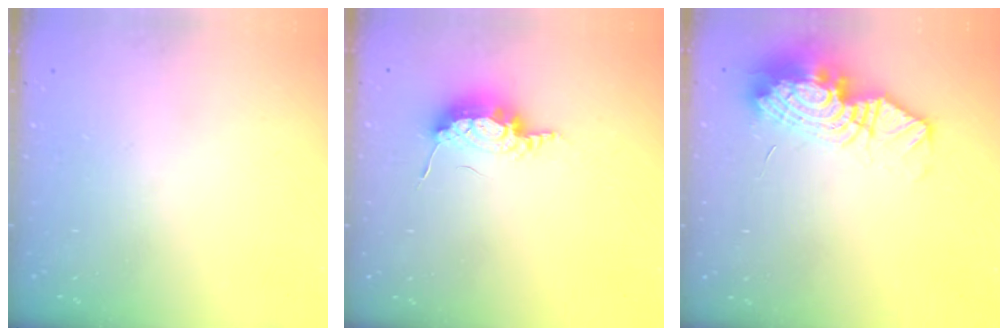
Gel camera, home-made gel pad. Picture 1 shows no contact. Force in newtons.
{"total": 8.6, "press": 8.1, "slide": 2.7}
{"total": 15.9, "press": 15.9, "slide": 1.2}